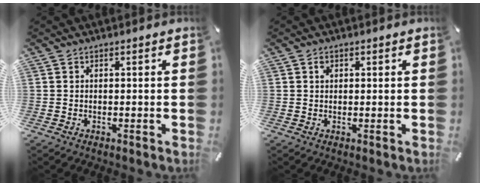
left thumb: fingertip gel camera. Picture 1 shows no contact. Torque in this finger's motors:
{"motor_torque": [0.19, 0.23, -0.01, -0.26, 0.06]}